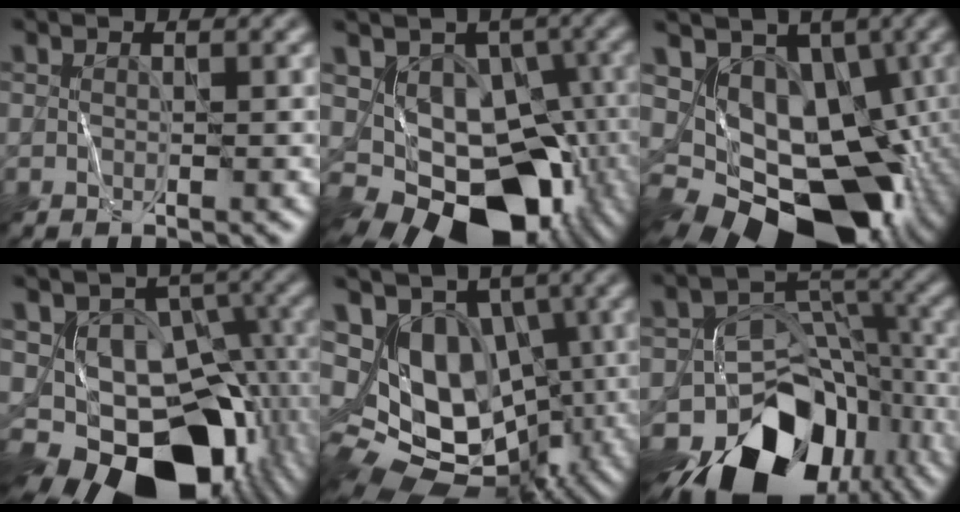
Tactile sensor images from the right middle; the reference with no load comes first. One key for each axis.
{"total": 12.6, "fx": -3.4, "fy": 8.7, "fz": 8.4, "tx": -0.092, "ty": -0.027, "tz": -0.041}
{"total": 14.5, "fx": -1.8, "fy": 10.3, "fz": 10.0, "tx": -0.127, "ty": -0.024, "tz": -0.017}
{"total": 14.2, "fx": -5.0, "fy": 9.6, "fz": 9.2, "tx": -0.113, "ty": -0.018, "tz": -0.068}
{"total": 11.1, "fx": 0.1, "fy": 8.5, "fz": 7.2, "tx": -0.095, "ty": 0.000, "tz": 0.008}
{"total": 14.2, "fx": -8.4, "fy": 9.1, "fz": 7.1, "tx": -0.116, "ty": -0.014, "tz": -0.125}